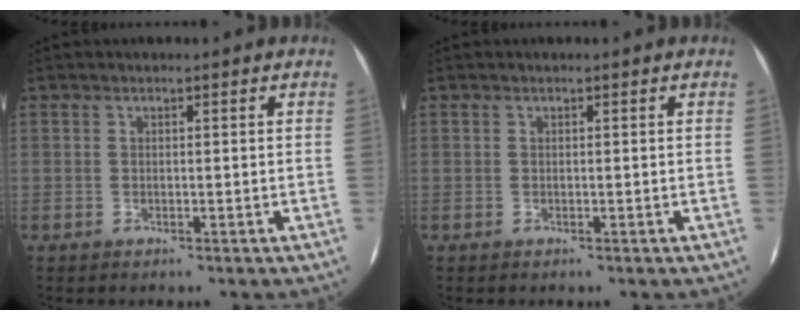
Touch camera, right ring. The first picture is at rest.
{"total": 0.0}